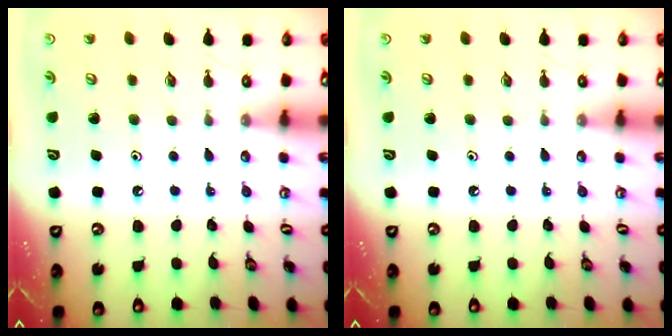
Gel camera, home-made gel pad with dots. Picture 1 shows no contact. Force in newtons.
{"total": 0.0}